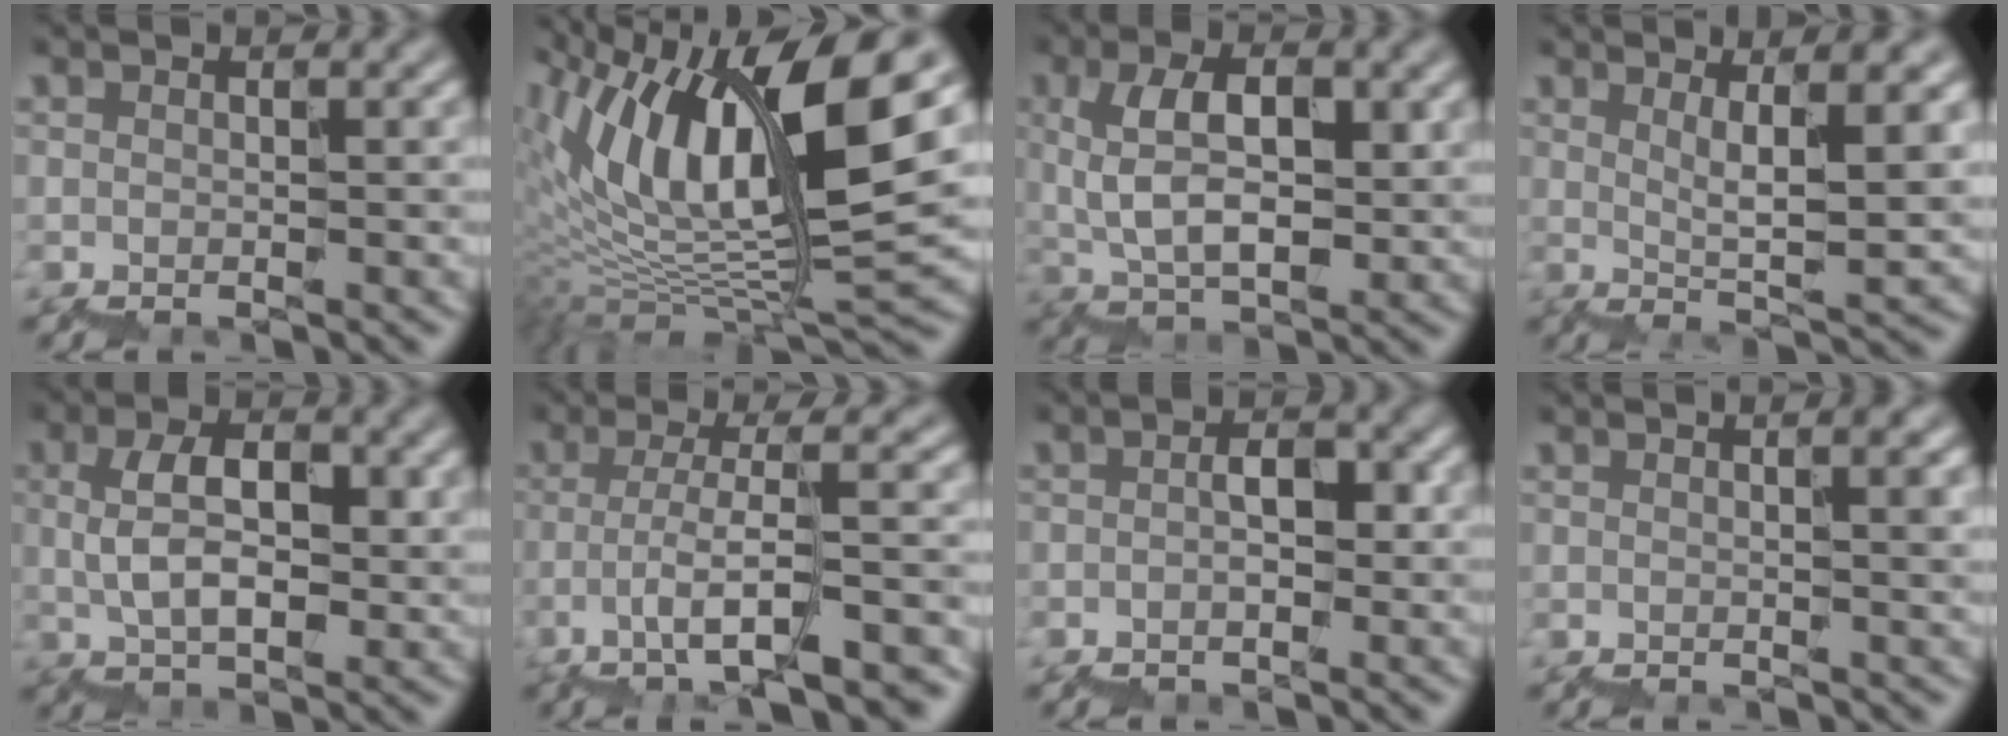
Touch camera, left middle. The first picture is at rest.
{"total": 14.0, "force": [5.7, 4.6, 12.0], "torque": [-0.238, 0.014, 0.103]}
{"total": 4.6, "force": [1.3, 2.5, 3.6], "torque": [-0.081, 0.013, 0.028]}
{"total": 4.9, "force": [1.9, 1.0, 4.4], "torque": [-0.066, 0.004, 0.037]}
{"total": 3.9, "force": [1.0, 2.2, 3.0], "torque": [-0.064, 0.012, 0.019]}
{"total": 7.7, "force": [-4.9, 2.1, 5.5], "torque": [-0.095, 0.013, -0.083]}
{"total": 1.3, "force": [-0.4, 0.6, 1.1], "torque": [-0.023, 0.014, -0.010]}
{"total": 3.2, "force": [0.8, 1.1, 2.9], "torque": [-0.020, 0.016, 0.009]}